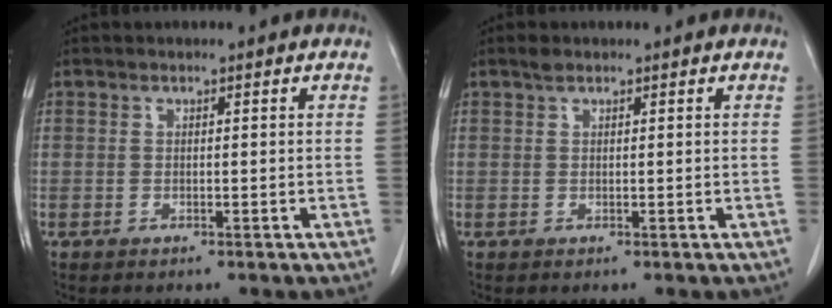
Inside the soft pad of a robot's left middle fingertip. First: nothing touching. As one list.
[{"total": 0.8, "force": [0.7, 0.3, 0.4], "torque": [-0.013, 0.007, 0.014]}]